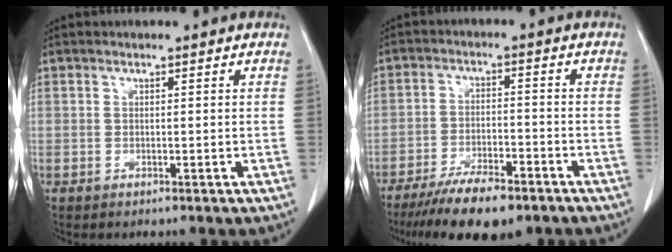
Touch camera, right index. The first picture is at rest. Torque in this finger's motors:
{"motor_torque": [0.30, -0.25, 0.11, 0.01]}